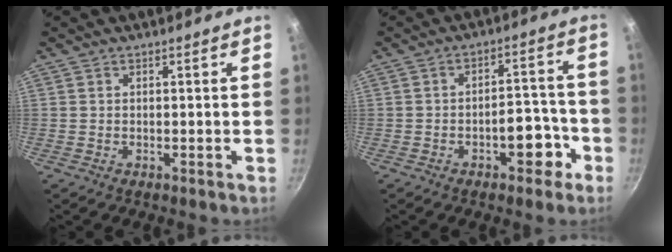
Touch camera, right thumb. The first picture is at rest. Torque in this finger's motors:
{"motor_torque": [0.99, 1.01, 0.64, -0.24, 0.00]}